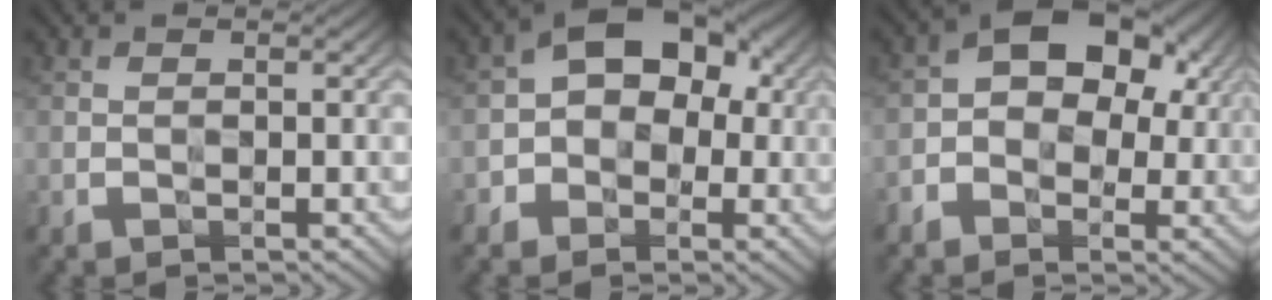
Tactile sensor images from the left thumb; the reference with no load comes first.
{"total": 8.6, "force": [-0.1, 6.5, 5.7], "torque": [-0.063, 0.016, -0.021]}
{"total": 9.6, "force": [0.3, 6.6, 7.0], "torque": [-0.105, 0.010, -0.006]}